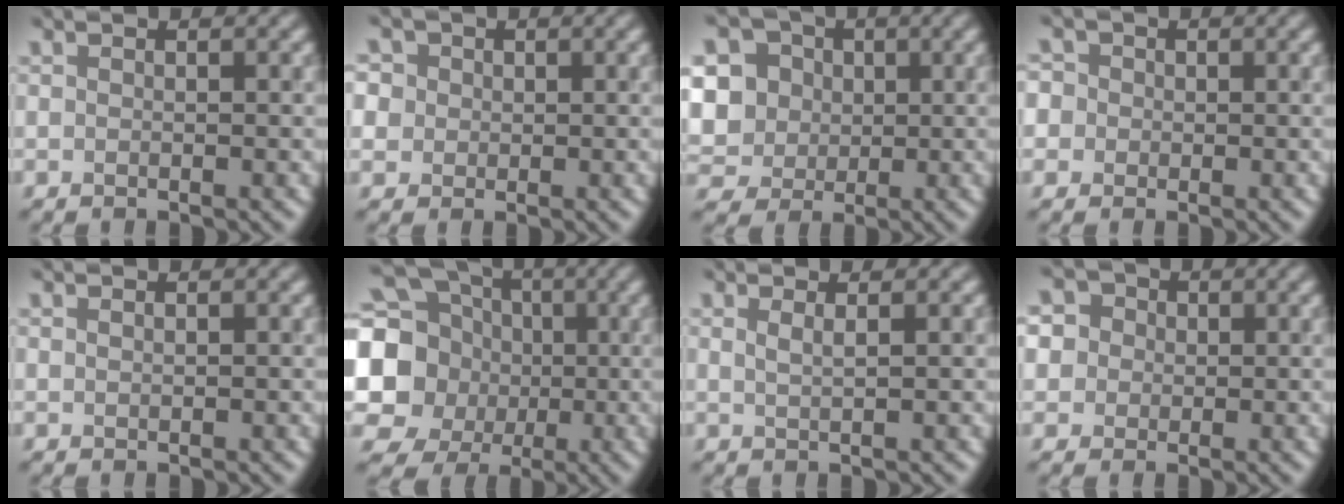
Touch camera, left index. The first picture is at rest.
{"total": 2.1, "force": [0.7, 2.0, 0.1], "torque": [-0.030, 0.014, 0.026]}
{"total": 7.5, "force": [1.0, 6.9, 2.8], "torque": [-0.088, 0.018, 0.029]}
{"total": 1.5, "force": [0.1, 1.5, -0.3], "torque": [0.005, 0.020, 0.001]}
{"total": 0.8, "force": [0.7, 0.3, 0.2], "torque": [0.002, 0.007, 0.004]}
{"total": 11.8, "force": [-0.6, 11.1, 3.9], "torque": [-0.156, 0.007, -0.012]}
{"total": 1.5, "force": [1.1, 0.4, 1.0], "torque": [-0.006, 0.009, 0.003]}
{"total": 3.6, "force": [1.5, 3.2, 0.9], "torque": [-0.032, 0.024, 0.021]}